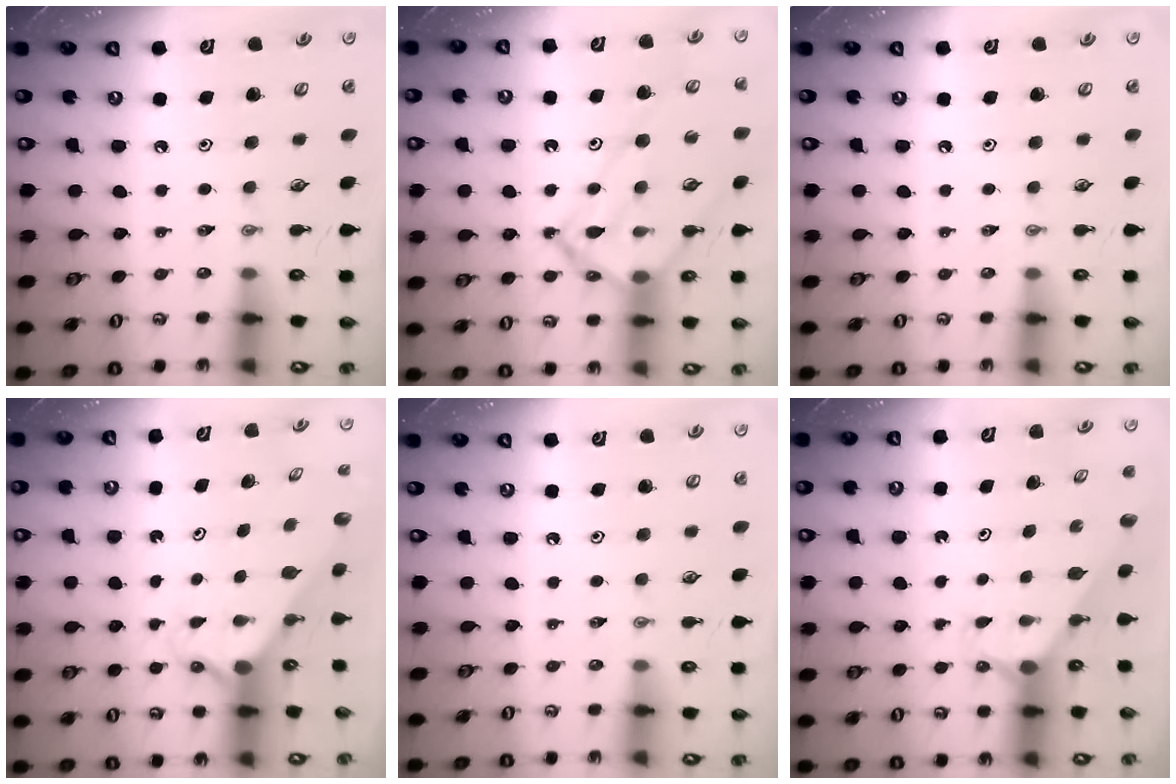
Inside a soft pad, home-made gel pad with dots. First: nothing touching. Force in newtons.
{"total": 14.9, "press": 14.8, "slide": 1.3}
{"total": 0.0}
{"total": 2.1, "press": 2.1, "slide": 0.2}
{"total": 0.0}
{"total": 4.2, "press": 4.2, "slide": 0.3}